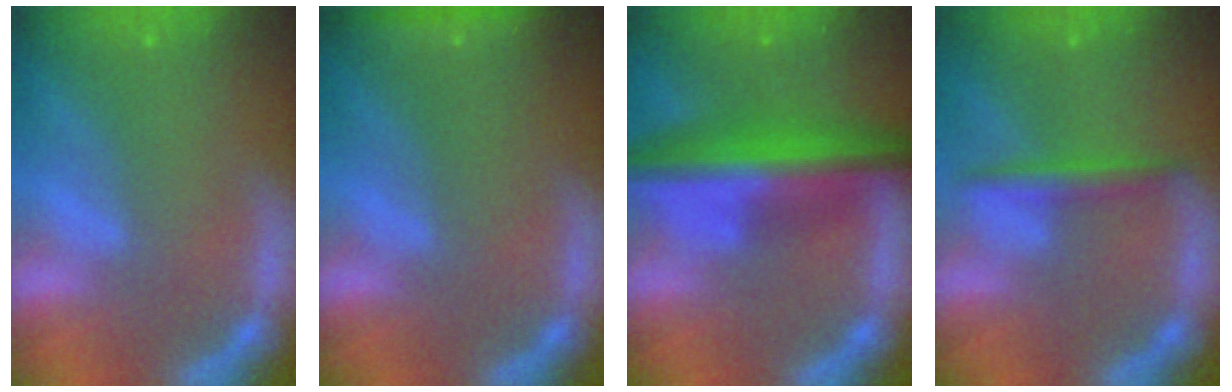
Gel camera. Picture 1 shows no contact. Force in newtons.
{"total": 2.4}
{"total": 9.0}
{"total": 2.5}